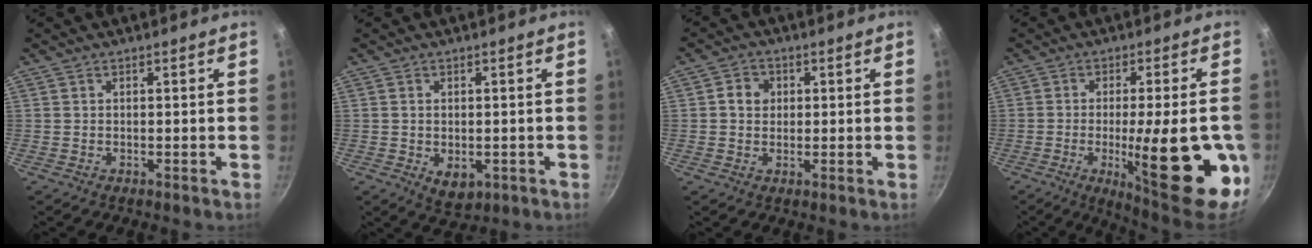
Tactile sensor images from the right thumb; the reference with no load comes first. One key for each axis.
{"total": 4.9, "fx": -1.0, "fy": 3.2, "fz": 3.6, "tx": -0.051, "ty": -0.011, "tz": -0.008}
{"total": 3.8, "fx": 0.6, "fy": 3.3, "fz": 1.8, "tx": -0.010, "ty": 0.005, "tz": 0.004}
{"total": 21.7, "fx": -5.3, "fy": 5.6, "fz": 20.2, "tx": -0.253, "ty": -0.002, "tz": -0.062}